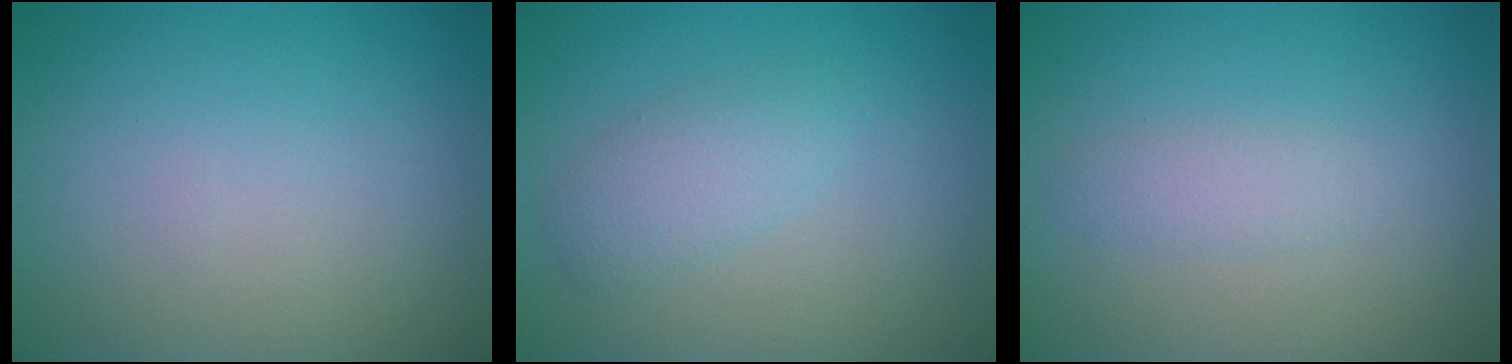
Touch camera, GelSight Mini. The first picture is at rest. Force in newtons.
{"total": 2.5, "press": 2.5, "slide": 0.1}
{"total": 1.4, "press": 1.4, "slide": 0.0}